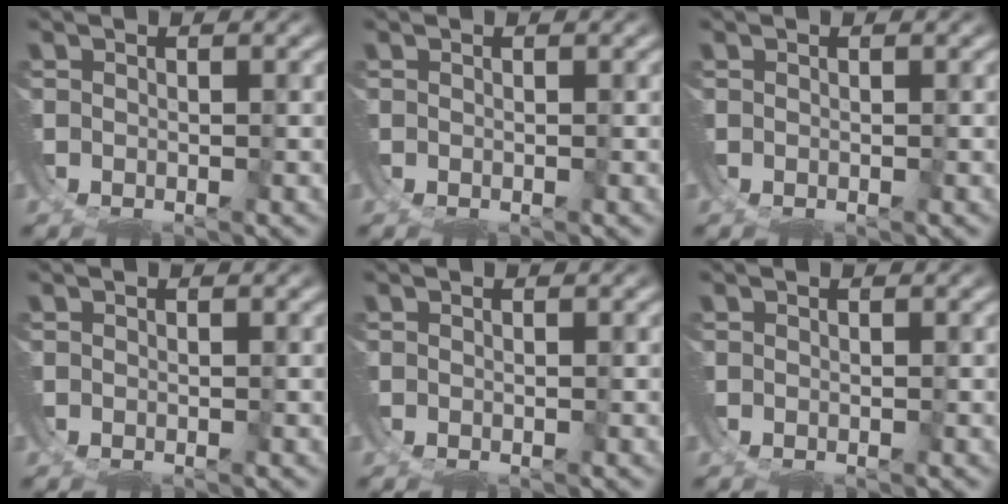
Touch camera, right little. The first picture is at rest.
{"total": 0.0}
{"total": 0.0}
{"total": 0.0}
{"total": 0.0}
{"total": 0.0}